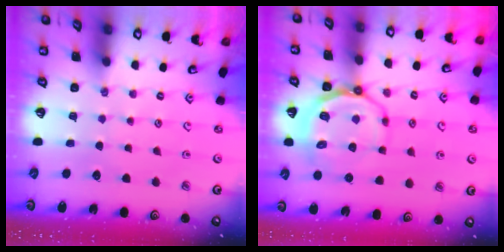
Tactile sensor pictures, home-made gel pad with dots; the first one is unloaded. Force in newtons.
{"total": 11.7, "press": 11.4, "slide": 2.9}